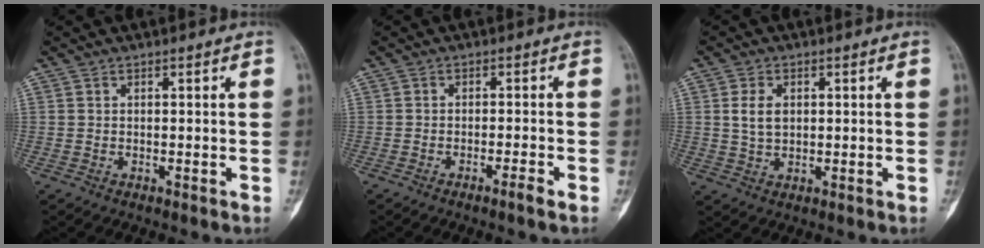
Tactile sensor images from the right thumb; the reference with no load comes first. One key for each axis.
{"total": 2.2, "fx": -1.5, "fy": -0.2, "fz": 1.6, "tx": -0.032, "ty": 0.005, "tz": -0.030}
{"total": 4.4, "fx": 1.0, "fy": 2.9, "fz": 3.2, "tx": -0.053, "ty": -0.003, "tz": 0.022}